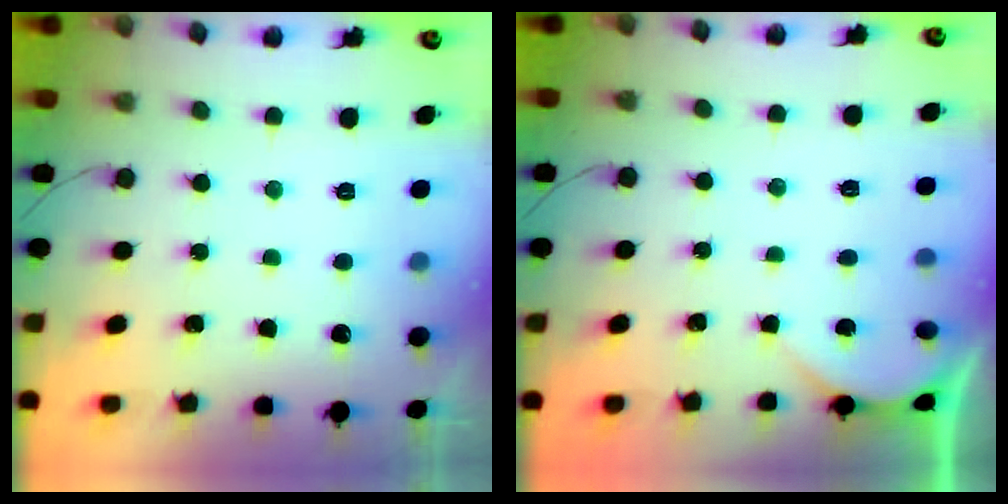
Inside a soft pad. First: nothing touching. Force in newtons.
{"total": 2.3, "press": 2.3, "slide": 0.2}